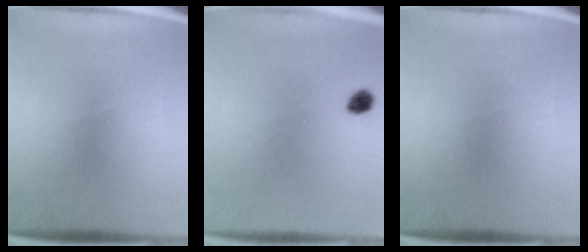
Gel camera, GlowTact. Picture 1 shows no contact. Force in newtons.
{"total": 2.2}
{"total": 0.0}